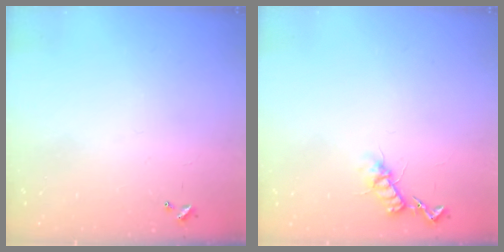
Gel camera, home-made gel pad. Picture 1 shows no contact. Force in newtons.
{"total": 10.8, "press": 10.8, "slide": 0.1}